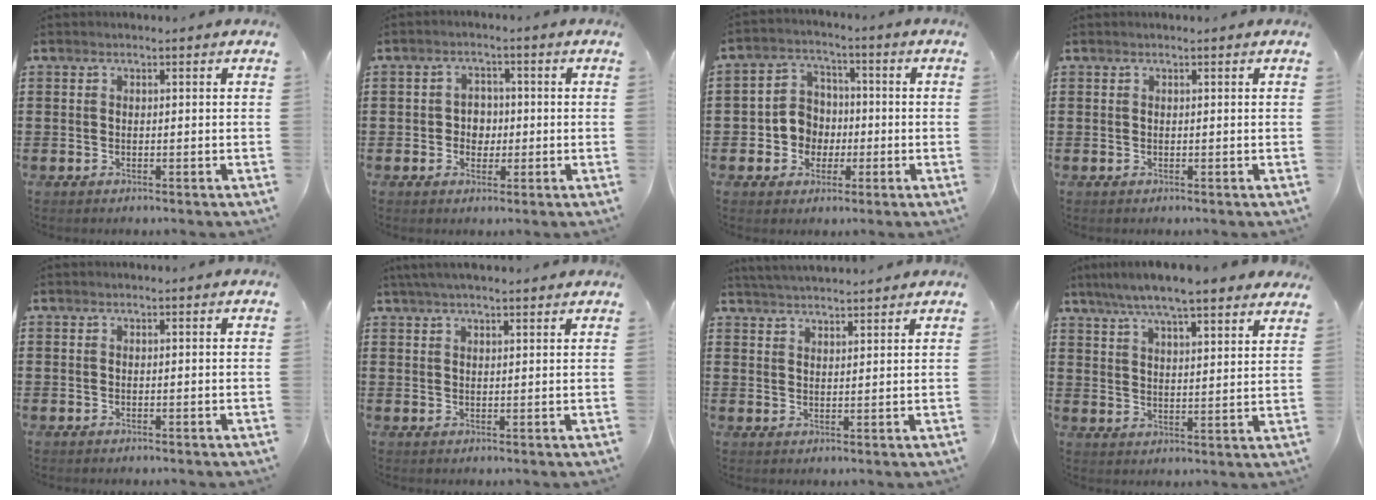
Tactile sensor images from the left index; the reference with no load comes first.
{"total": 3.1, "force": [-0.4, 2.7, 1.4], "torque": [-0.036, 0.007, -0.013]}
{"total": 6.2, "force": [-0.8, 5.8, 2.0], "torque": [-0.069, 0.014, -0.019]}
{"total": 0.0}
{"total": 0.0}
{"total": 3.0, "force": [2.6, 0.3, 1.5], "torque": [-0.035, 0.005, 0.048]}
{"total": 3.2, "force": [3.2, -0.3, 0.3], "torque": [-0.015, -0.007, 0.059]}
{"total": 6.8, "force": [6.0, 0.5, 3.1], "torque": [-0.080, -0.020, 0.105]}